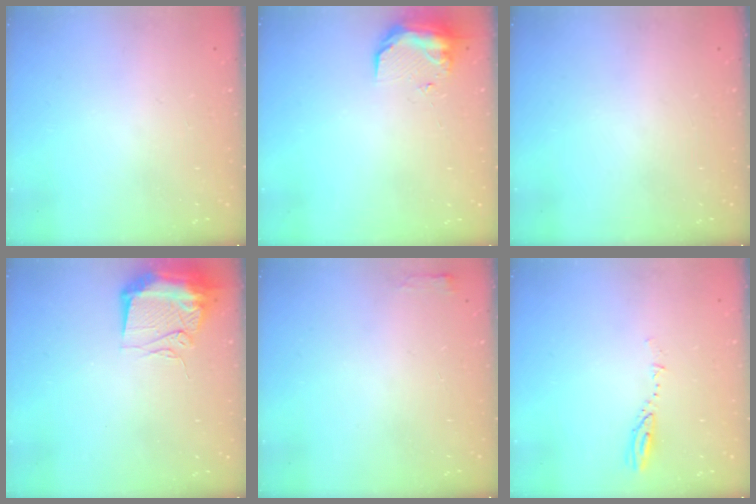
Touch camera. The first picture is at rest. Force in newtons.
{"total": 8.9, "press": 8.7, "slide": 1.5}
{"total": 0.0}
{"total": 11.7, "press": 11.6, "slide": 1.0}
{"total": 3.7, "press": 3.5, "slide": 1.3}
{"total": 3.3, "press": 3.3, "slide": 0.3}